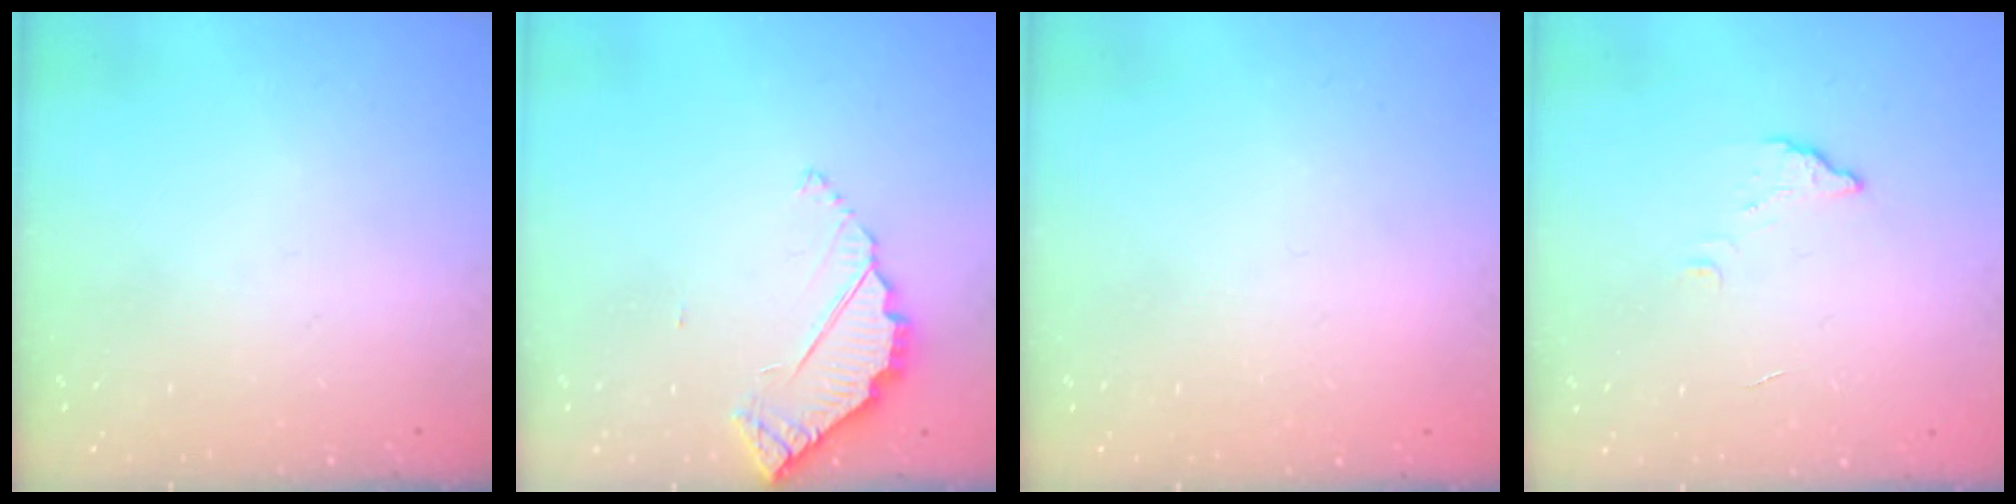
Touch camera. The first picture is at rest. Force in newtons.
{"total": 3.3, "press": 3.3, "slide": 0.3}
{"total": 2.3, "press": 2.3, "slide": 0.1}
{"total": 2.7, "press": 2.7, "slide": 0.2}